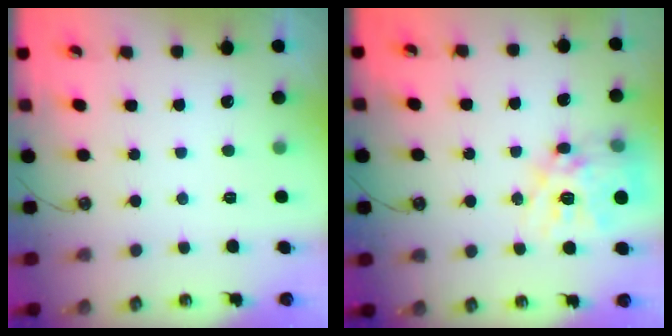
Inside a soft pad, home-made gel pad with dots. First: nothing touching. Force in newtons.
{"total": 16.8, "press": 16.7, "slide": 1.6}